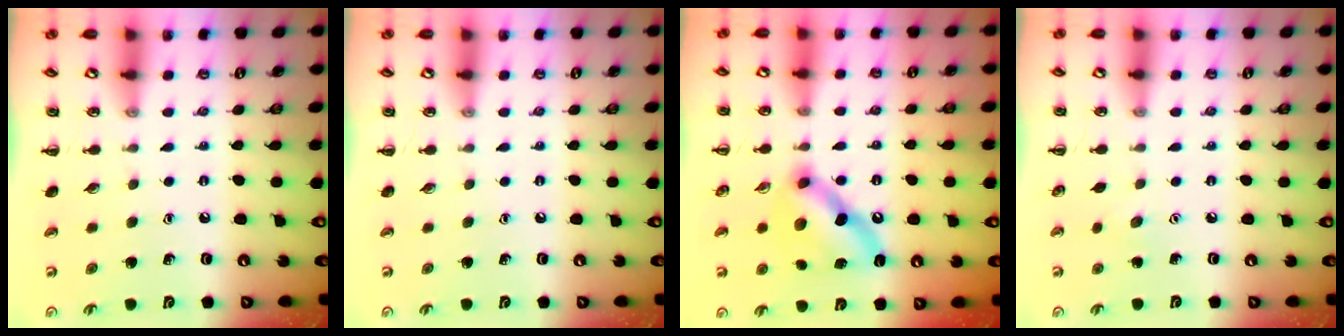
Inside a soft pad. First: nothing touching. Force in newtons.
{"total": 0.0}
{"total": 11.7, "press": 11.7, "slide": 1.2}
{"total": 3.2, "press": 3.1, "slide": 0.7}